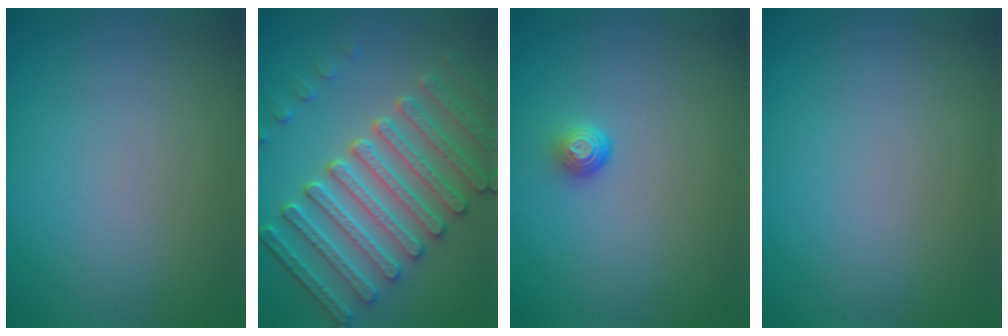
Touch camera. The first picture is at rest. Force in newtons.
{"total": 6.4, "press": 5.9, "slide": 2.4}
{"total": 1.5, "press": 1.0, "slide": 1.1}
{"total": 0.0}